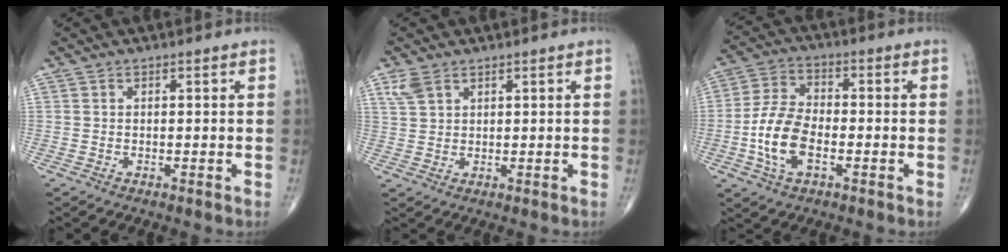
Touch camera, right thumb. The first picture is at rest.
{"total": 3.3, "force": [2.1, 1.9, 1.6], "torque": [-0.033, -0.002, 0.051]}
{"total": 10.7, "force": [-2.8, 5.7, 8.6], "torque": [-0.172, 0.015, -0.057]}